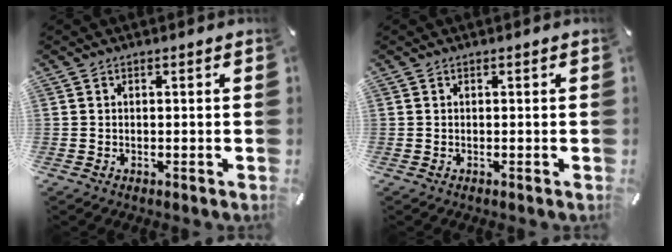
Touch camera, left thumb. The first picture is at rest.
{"total": 0.0}